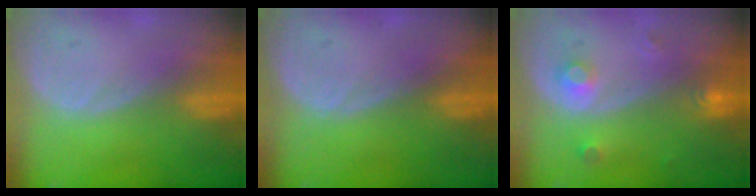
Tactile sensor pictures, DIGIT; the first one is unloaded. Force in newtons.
{"total": 0.0}
{"total": 3.1, "press": 2.9, "slide": 1.2}